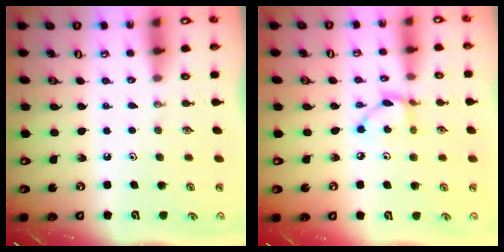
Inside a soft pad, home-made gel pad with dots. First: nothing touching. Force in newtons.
{"total": 6.4, "press": 6.4, "slide": 0.2}